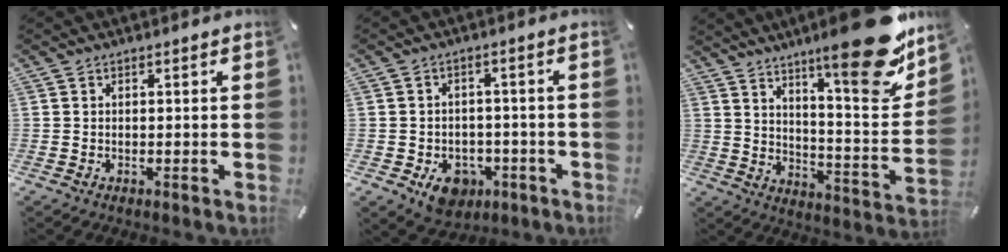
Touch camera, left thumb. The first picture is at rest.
{"total": 7.8, "force": [-3.6, 6.0, 3.6], "torque": [-0.049, 0.022, -0.061]}
{"total": 22.9, "force": [16.6, 5.2, 15.0], "torque": [-0.191, -0.137, 0.263]}